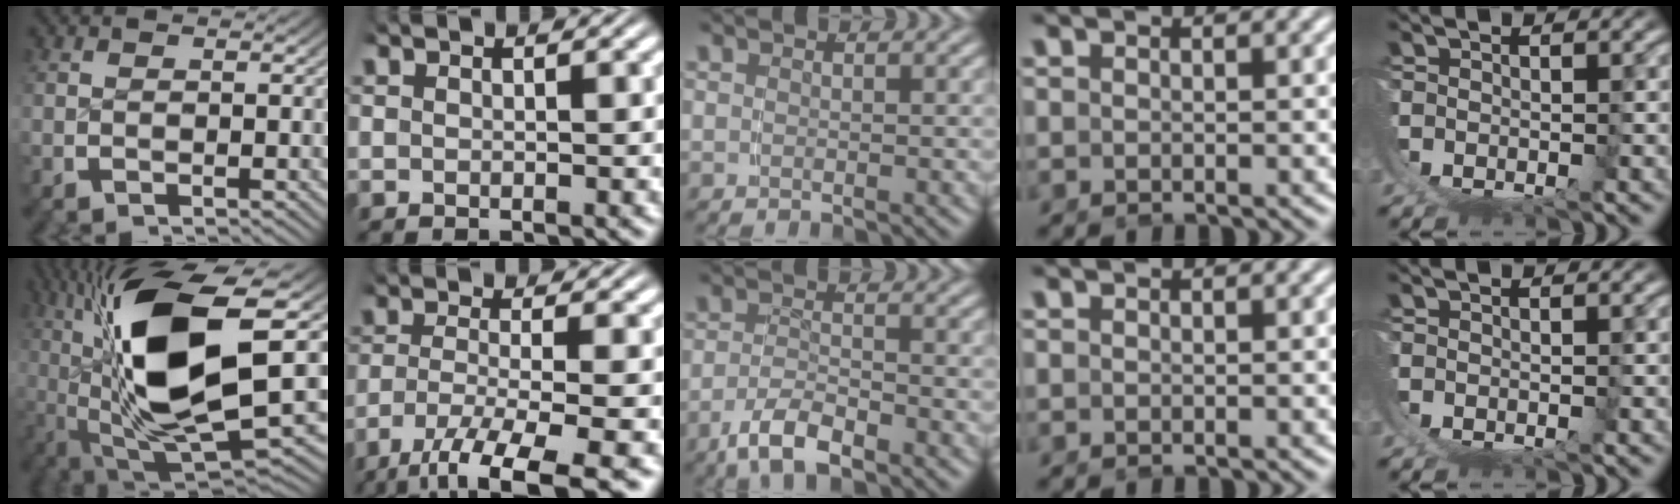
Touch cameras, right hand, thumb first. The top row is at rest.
{"thumb": {"total": 21.5, "force": [0.0, 10.9, 18.5], "torque": [-0.363, -0.038, 0.028]}, "index": {"total": 9.4, "force": [-5.9, 3.1, 6.6], "torque": [-0.116, -0.048, -0.066]}, "middle": {"total": 3.7, "force": [-2.5, 1.0, 2.5], "torque": [-0.046, -0.007, -0.040]}}